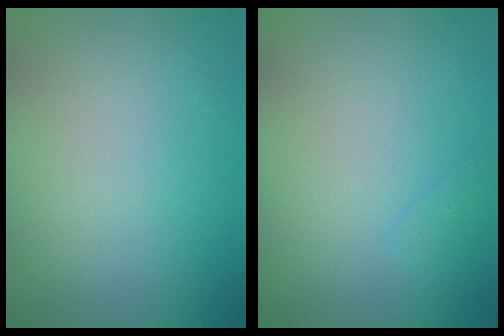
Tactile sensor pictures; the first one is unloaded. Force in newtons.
{"total": 0.9, "press": 0.9, "slide": 0.0}